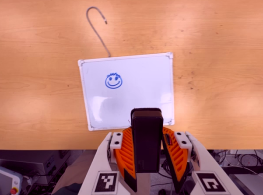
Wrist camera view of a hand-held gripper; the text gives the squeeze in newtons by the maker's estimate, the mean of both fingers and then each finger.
{"total": 6.3, "left": 5.3, "right": 7.4}